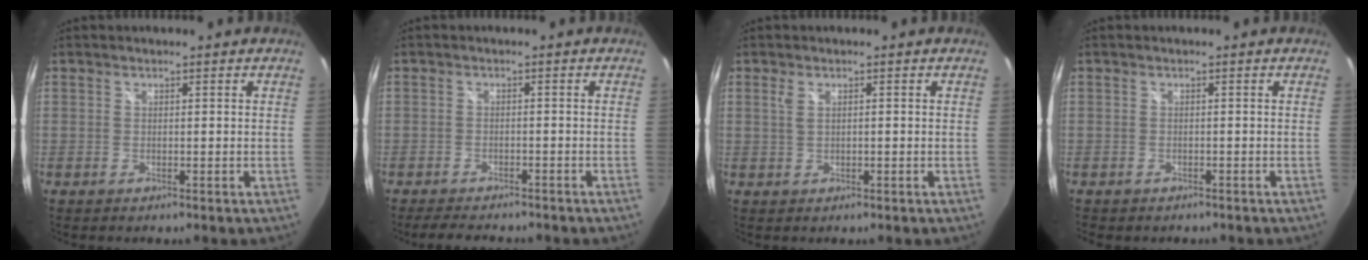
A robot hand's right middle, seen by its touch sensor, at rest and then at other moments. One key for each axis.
{"total": 5.7, "fx": -5.1, "fy": 1.6, "fz": 2.0, "tx": -0.053, "ty": -0.001, "tz": -0.075}
{"total": 1.7, "fx": 0.2, "fy": 0.7, "fz": 1.6, "tx": -0.029, "ty": -0.001, "tz": 0.004}
{"total": 1.7, "fx": -1.4, "fy": 0.9, "fz": 0.6, "tx": -0.016, "ty": -0.005, "tz": -0.018}